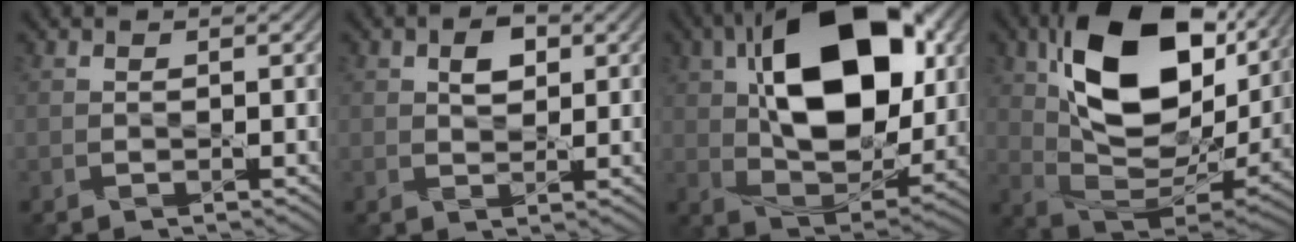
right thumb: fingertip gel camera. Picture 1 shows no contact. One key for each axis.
{"total": 2.3, "fx": 1.1, "fy": 1.4, "fz": 1.5, "tx": -0.030, "ty": 0.003, "tz": 0.017}
{"total": 17.1, "fx": 4.9, "fy": 9.7, "fz": 13.2, "tx": -0.236, "ty": 0.025, "tz": 0.080}
{"total": 17.8, "fx": 7.2, "fy": 9.8, "fz": 12.9, "tx": -0.247, "ty": 0.007, "tz": 0.133}